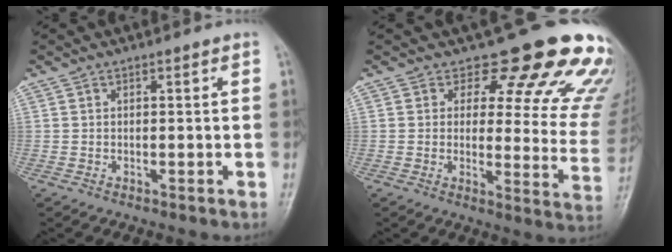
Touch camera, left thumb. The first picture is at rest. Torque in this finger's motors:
{"motor_torque": [0.71, 0.71, 0.07, -0.50, 0.07]}